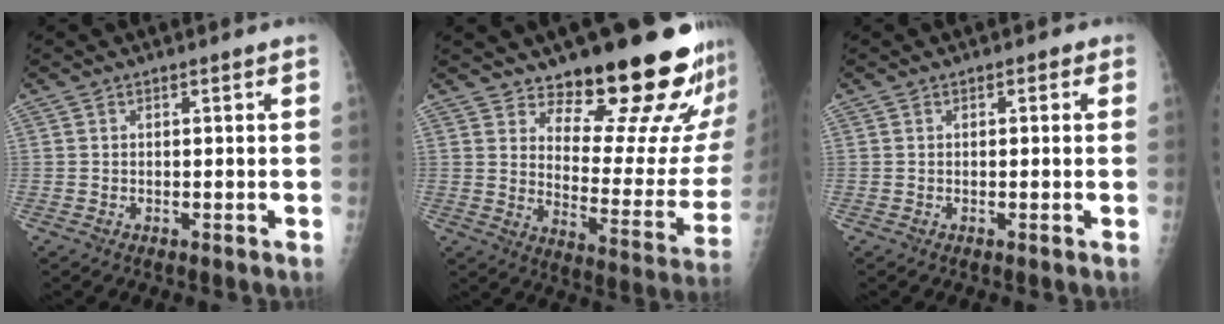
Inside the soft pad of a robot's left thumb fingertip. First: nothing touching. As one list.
[{"total": 21.6, "force": [17.3, 5.6, 11.6], "torque": [-0.118, -0.148, 0.232]}, {"total": 0.9, "force": [0.4, 0.6, 0.4], "torque": [0.007, 0.002, 0.000]}]